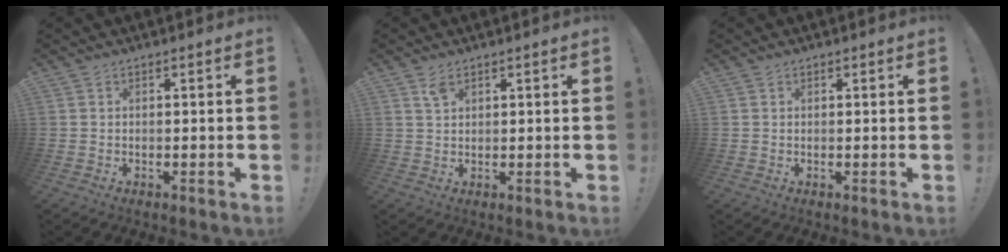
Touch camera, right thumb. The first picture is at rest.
{"total": 3.0, "force": [1.9, 1.5, 1.8], "torque": [-0.030, -0.005, 0.034]}
{"total": 0.5, "force": [0.4, 0.3, -0.1], "torque": [0.006, -0.002, 0.007]}